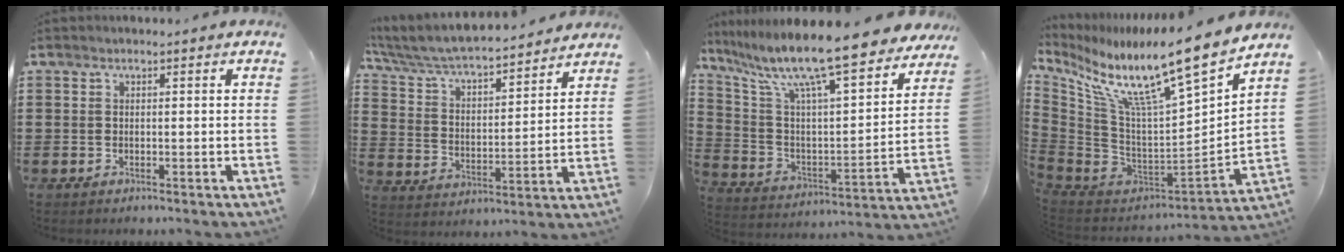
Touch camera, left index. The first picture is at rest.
{"total": 5.7, "force": [5.3, 0.5, 2.1], "torque": [-0.065, -0.039, 0.085]}
{"total": 12.9, "force": [10.8, 0.3, 7.1], "torque": [-0.171, -0.082, 0.179]}
{"total": 13.4, "force": [9.7, 1.3, 9.1], "torque": [-0.184, -0.079, 0.154]}